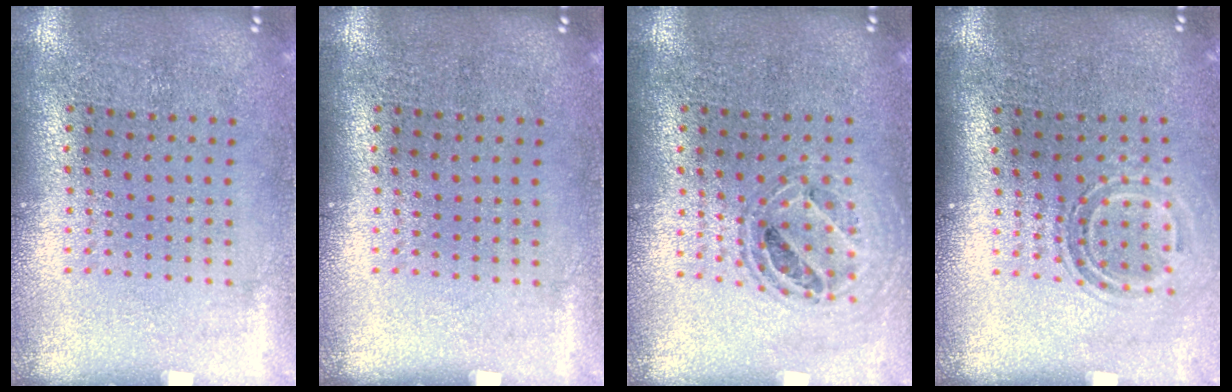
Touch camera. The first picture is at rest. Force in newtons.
{"total": 0.0}
{"total": 0.8, "press": 0.8, "slide": 0.1}
{"total": 1.5, "press": 1.1, "slide": 1.1}